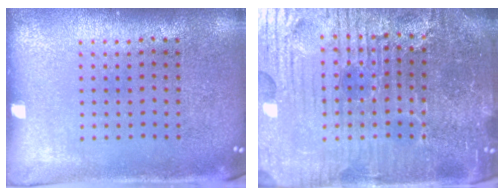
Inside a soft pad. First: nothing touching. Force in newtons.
{"total": 6.1, "press": 5.7, "slide": 2.3}